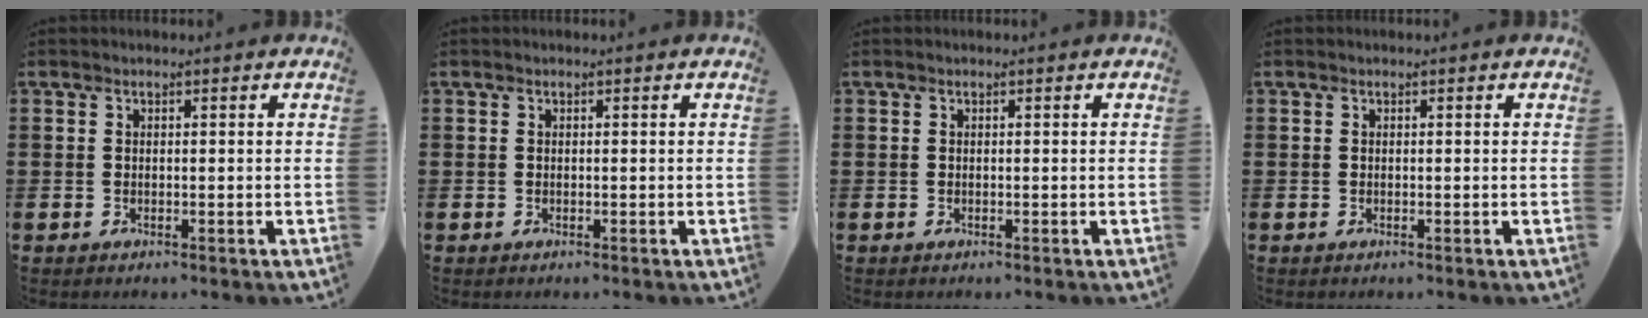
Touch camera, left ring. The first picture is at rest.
{"total": 0.0}
{"total": 0.0}
{"total": 0.0}